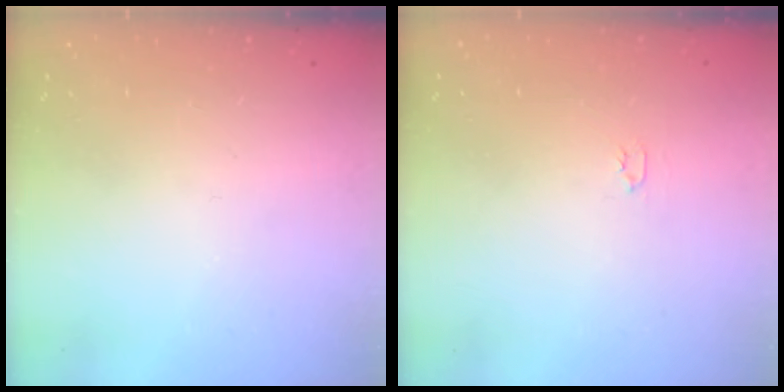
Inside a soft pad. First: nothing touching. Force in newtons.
{"total": 2.0, "press": 2.0, "slide": 0.3}